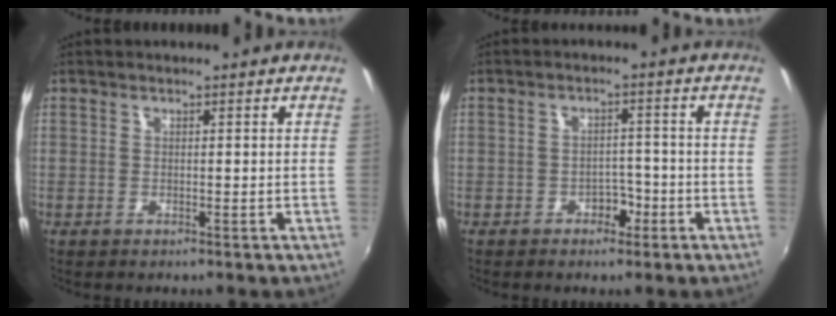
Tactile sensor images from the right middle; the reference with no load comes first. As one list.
[{"total": 3.1, "force": [-1.8, 2.2, 1.2], "torque": [-0.023, 0.005, -0.026]}]